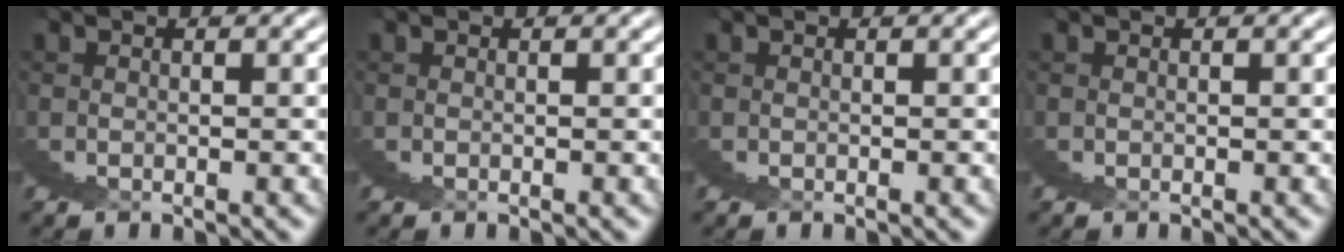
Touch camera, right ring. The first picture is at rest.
{"total": 0.0}
{"total": 0.0}
{"total": 0.0}